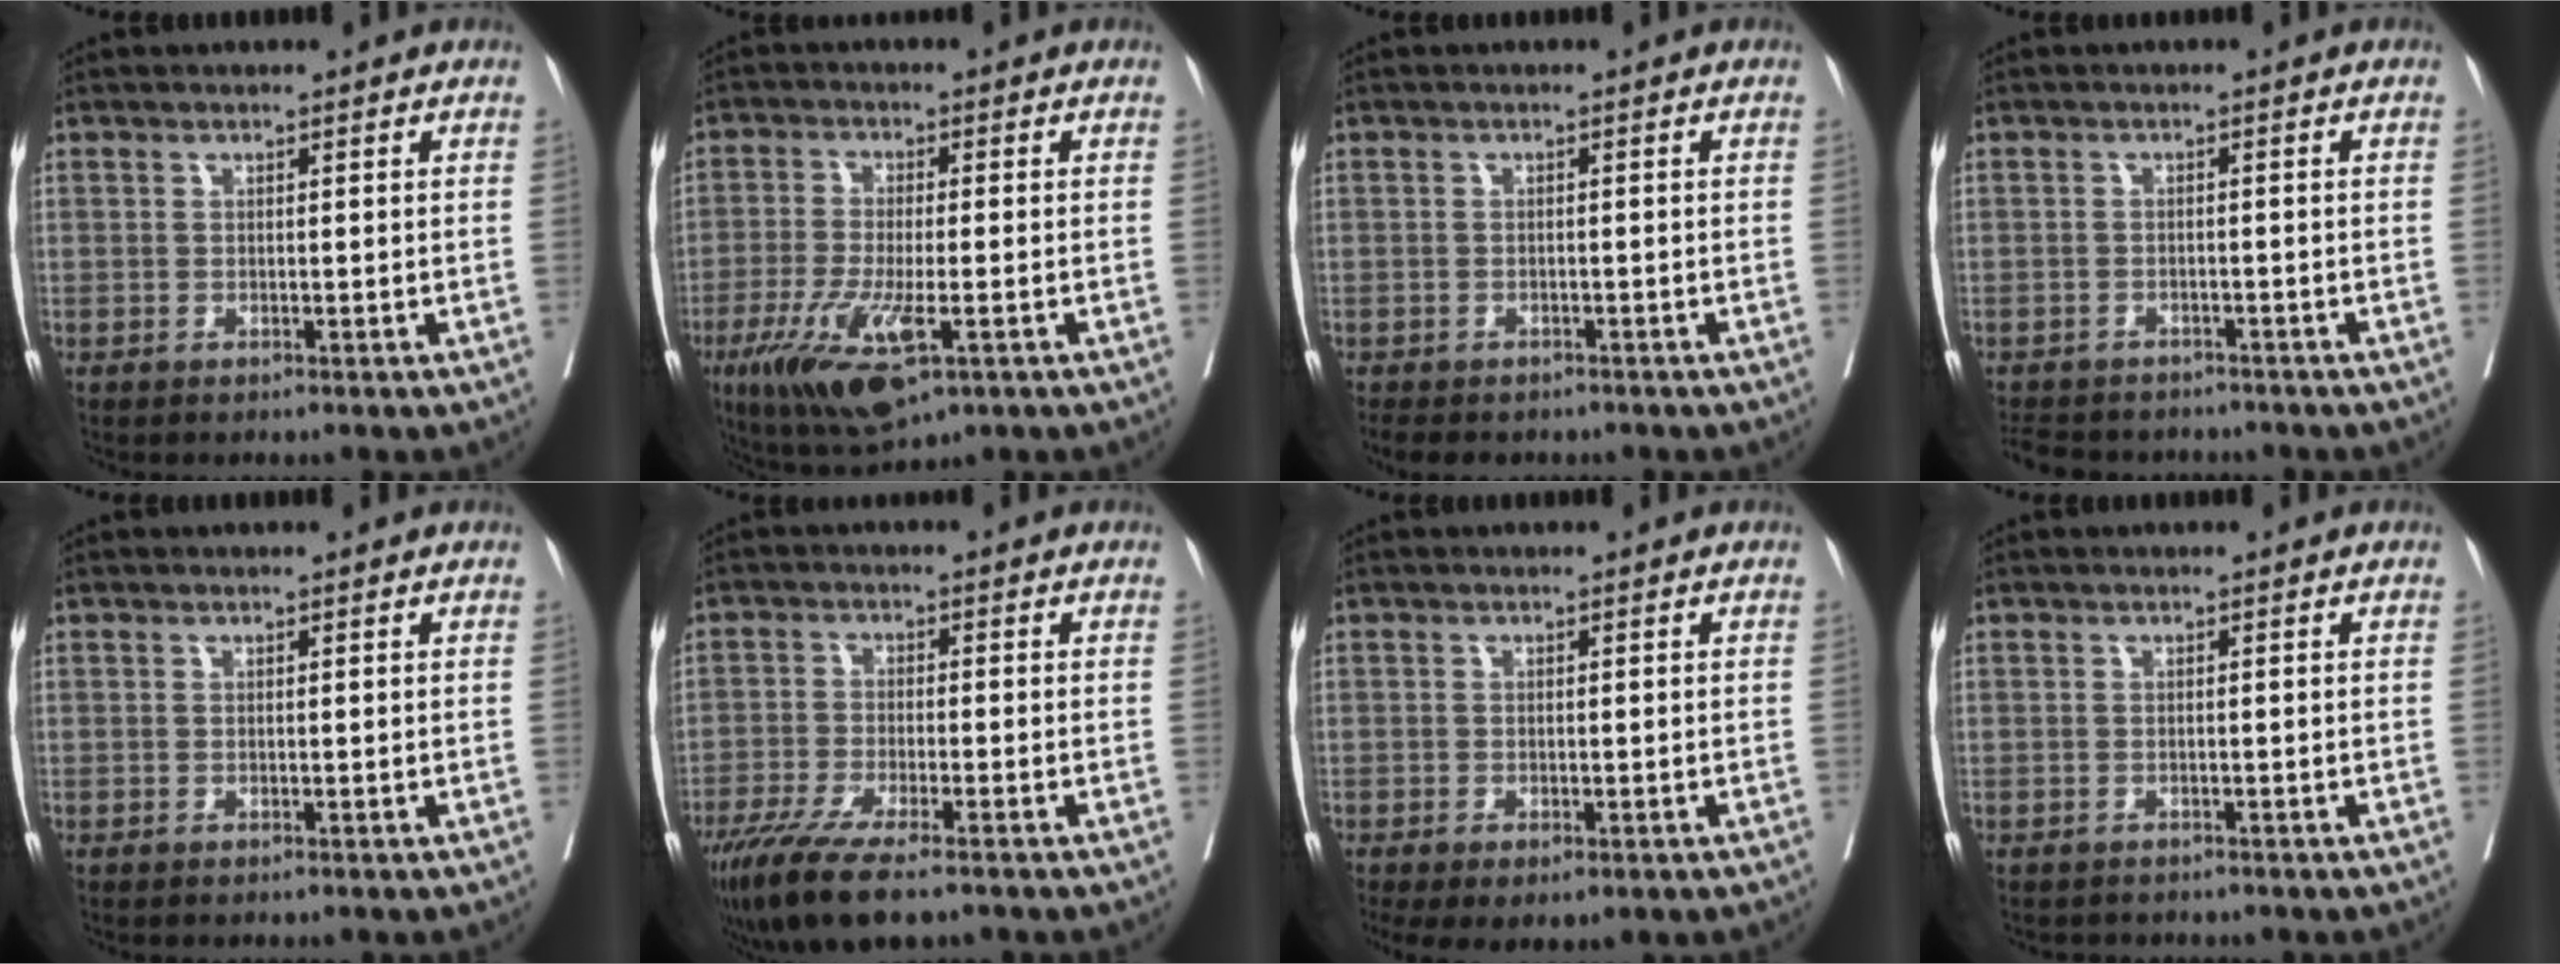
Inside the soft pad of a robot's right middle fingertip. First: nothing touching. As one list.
[{"total": 11.4, "force": [-5.0, 2.8, 9.9], "torque": [-0.187, -0.030, -0.079]}, {"total": 6.6, "force": [-5.5, 2.7, 2.6], "torque": [-0.047, -0.007, -0.071]}, {"total": 9.7, "force": [-8.6, 3.6, 2.7], "torque": [-0.065, -0.003, -0.113]}, {"total": 0.0}, {"total": 11.4, "force": [-8.3, 2.0, 7.6], "torque": [-0.127, -0.027, -0.137]}, {"total": 6.8, "force": [-3.9, 3.1, 4.6], "torque": [-0.081, -0.017, -0.055]}, {"total": 1.7, "force": [-1.5, 0.6, 0.2], "torque": [-0.018, -0.007, -0.025]}]